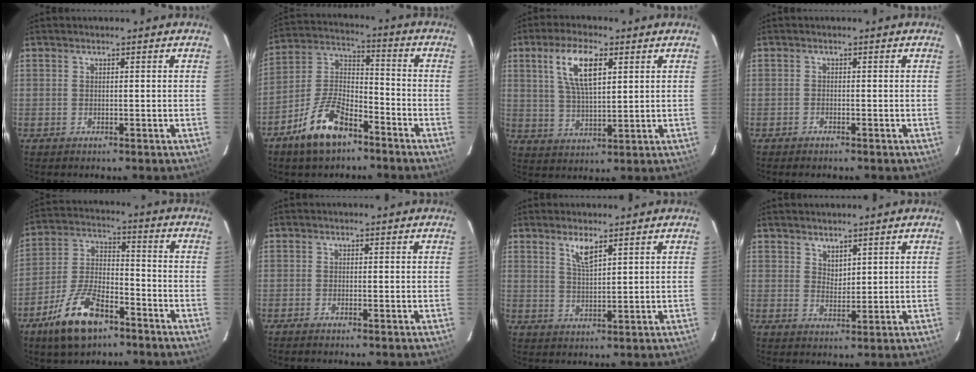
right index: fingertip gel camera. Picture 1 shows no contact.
{"total": 12.6, "force": [-8.0, 5.7, 7.9], "torque": [-0.166, 0.020, -0.143]}
{"total": 9.5, "force": [3.7, 3.5, 8.0], "torque": [-0.153, 0.009, 0.073]}
{"total": 1.1, "force": [-0.9, 0.4, 0.1], "torque": [-0.009, 0.002, -0.019]}
{"total": 14.1, "force": [-8.9, 6.2, 9.0], "torque": [-0.191, 0.002, -0.159]}
{"total": 1.0, "force": [-0.9, 0.0, 0.5], "torque": [-0.014, -0.001, -0.019]}
{"total": 4.0, "force": [2.5, 1.1, 2.9], "torque": [-0.055, -0.001, 0.050]}
{"total": 2.7, "force": [2.1, 1.4, 0.7], "torque": [-0.008, 0.002, 0.040]}